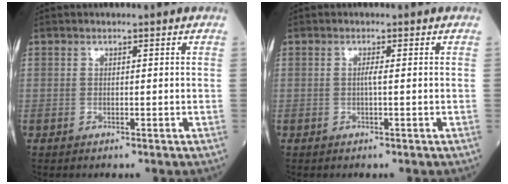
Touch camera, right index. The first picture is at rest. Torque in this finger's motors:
{"motor_torque": [0.19, 0.04, 0.12, 0.04]}